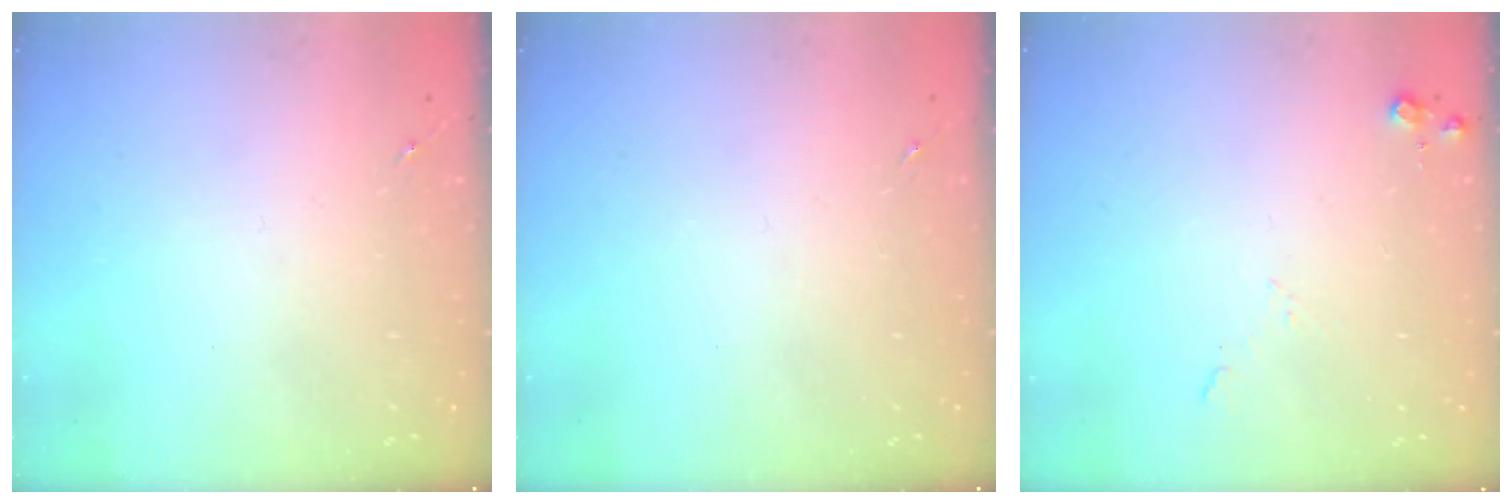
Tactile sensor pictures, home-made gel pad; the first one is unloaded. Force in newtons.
{"total": 0.0}
{"total": 6.2, "press": 6.2, "slide": 0.5}